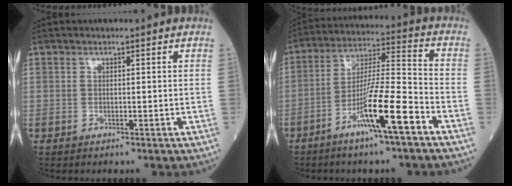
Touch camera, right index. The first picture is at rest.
{"total": 11.7, "force": [-6.1, 0.1, 10.0], "torque": [-0.184, -0.004, -0.112]}